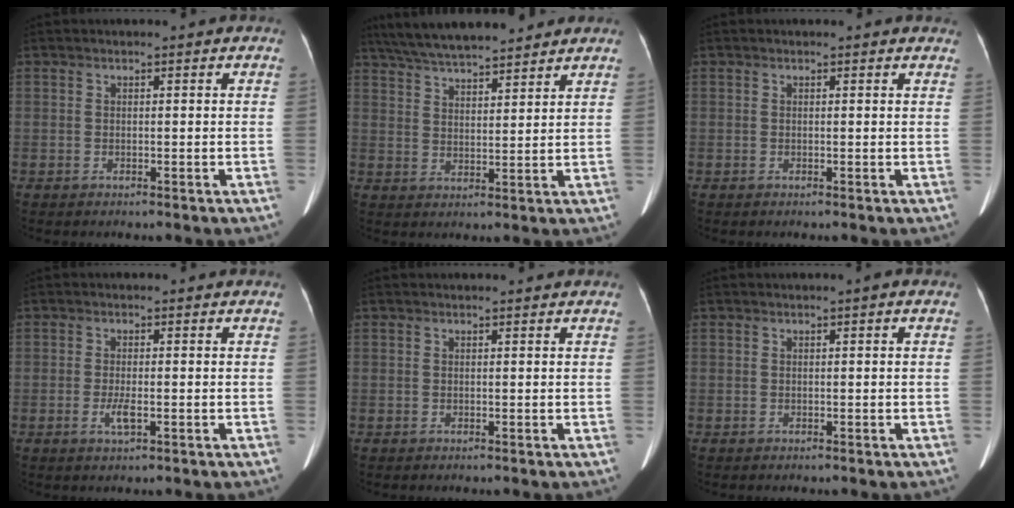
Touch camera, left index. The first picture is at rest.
{"total": 13.7, "force": [12.1, 2.2, 6.0], "torque": [-0.108, 0.033, 0.197]}
{"total": 2.5, "force": [2.3, 0.6, 0.6], "torque": [-0.007, 0.000, 0.007]}
{"total": 2.3, "force": [-0.8, 0.5, 2.1], "torque": [-0.046, -0.004, -0.012]}
{"total": 0.9, "force": [0.9, 0.0, 0.2], "torque": [-0.007, 0.007, 0.013]}
{"total": 0.0}